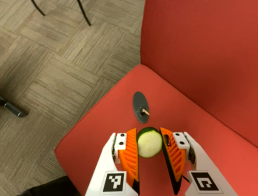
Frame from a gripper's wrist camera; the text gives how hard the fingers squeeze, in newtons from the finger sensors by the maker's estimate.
{"total": 9.8, "left": 10.5, "right": 9.1}